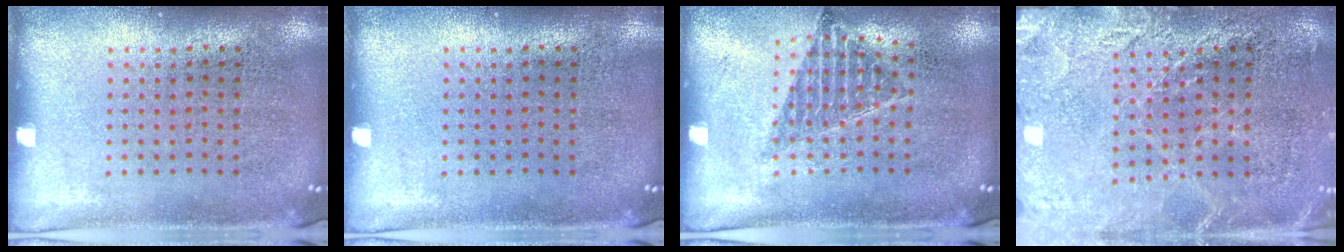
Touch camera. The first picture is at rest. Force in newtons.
{"total": 0.0}
{"total": 0.9, "press": 0.9, "slide": 0.0}
{"total": 2.8, "press": 2.7, "slide": 0.6}